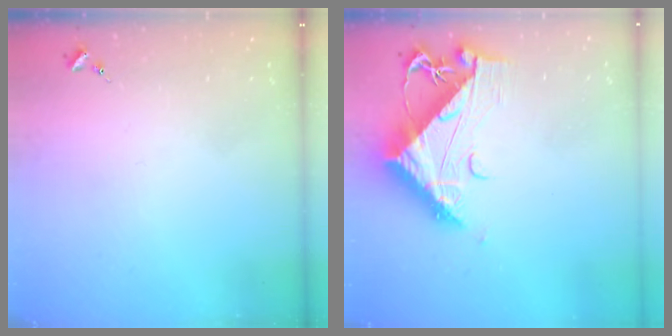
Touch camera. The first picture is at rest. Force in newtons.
{"total": 13.0, "press": 12.9, "slide": 1.3}